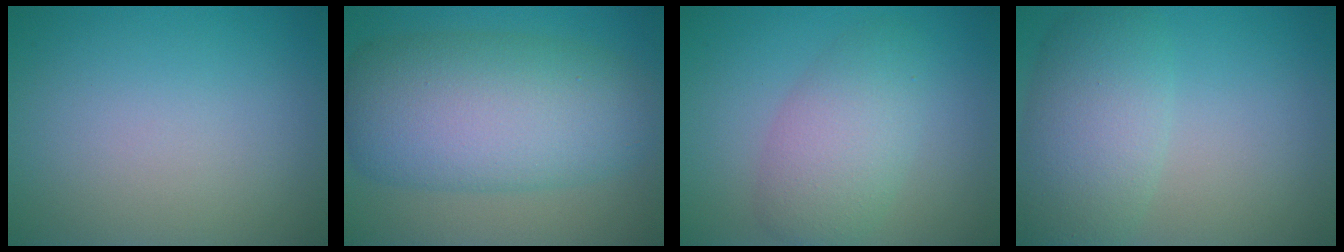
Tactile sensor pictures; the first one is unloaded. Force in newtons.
{"total": 10.8, "press": 10.8, "slide": 0.2}
{"total": 4.6, "press": 4.6, "slide": 0.3}
{"total": 5.9, "press": 5.9, "slide": 0.1}